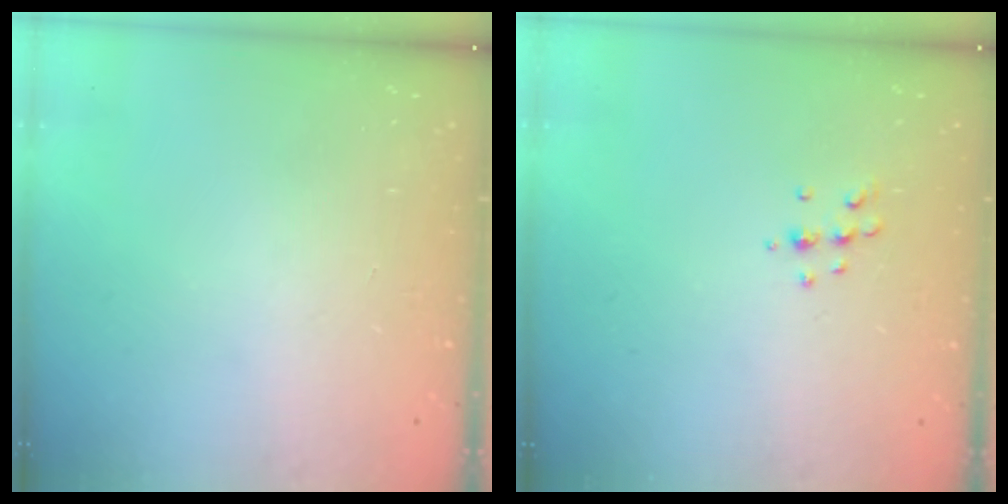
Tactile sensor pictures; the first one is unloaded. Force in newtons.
{"total": 5.7, "press": 5.6, "slide": 1.0}